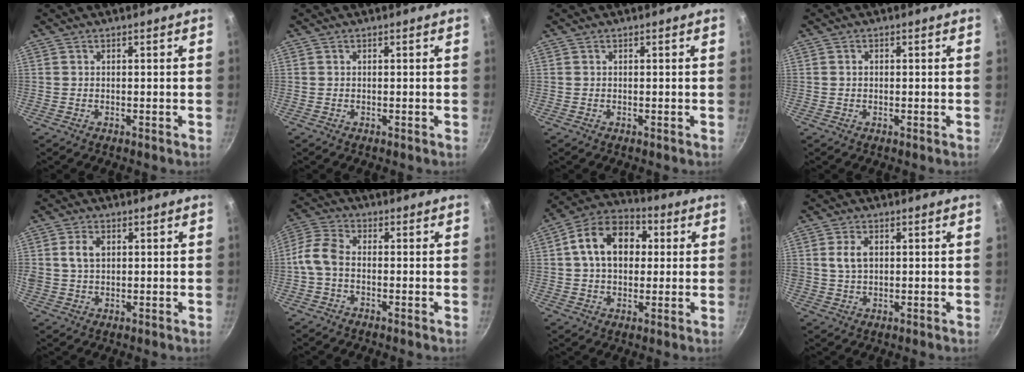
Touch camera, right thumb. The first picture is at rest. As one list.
[{"total": 0.0}, {"total": 0.0}, {"total": 0.8, "force": [0.0, 0.7, 0.4], "torque": [-0.006, 0.004, 0.001]}, {"total": 4.6, "force": [1.1, 3.2, 3.1], "torque": [-0.047, 0.002, 0.018]}, {"total": 5.9, "force": [-1.4, 3.7, 4.3], "torque": [-0.097, 0.026, -0.044]}, {"total": 14.3, "force": [2.4, 10.2, 9.8], "torque": [-0.126, 0.025, 0.021]}, {"total": 4.4, "force": [0.9, 3.0, 3.1], "torque": [-0.050, 0.003, 0.016]}]